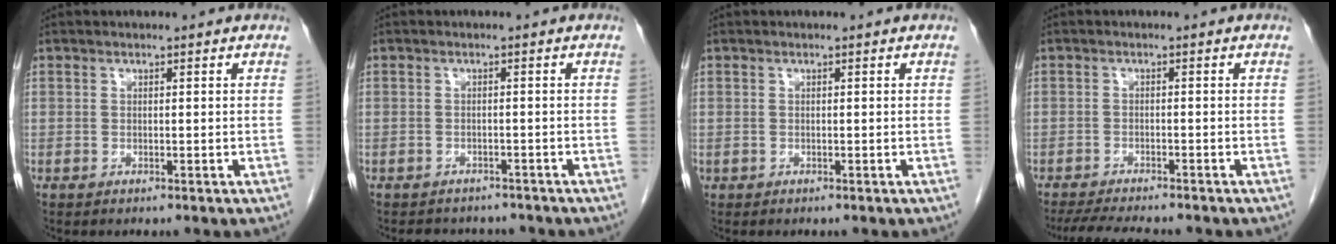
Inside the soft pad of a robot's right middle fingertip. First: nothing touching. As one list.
[{"total": 5.0, "force": [-4.5, 2.1, 0.7], "torque": [-0.009, 0.004, -0.055]}, {"total": 0.0}, {"total": 8.2, "force": [-7.3, 1.1, 3.6], "torque": [-0.056, -0.015, -0.112]}]